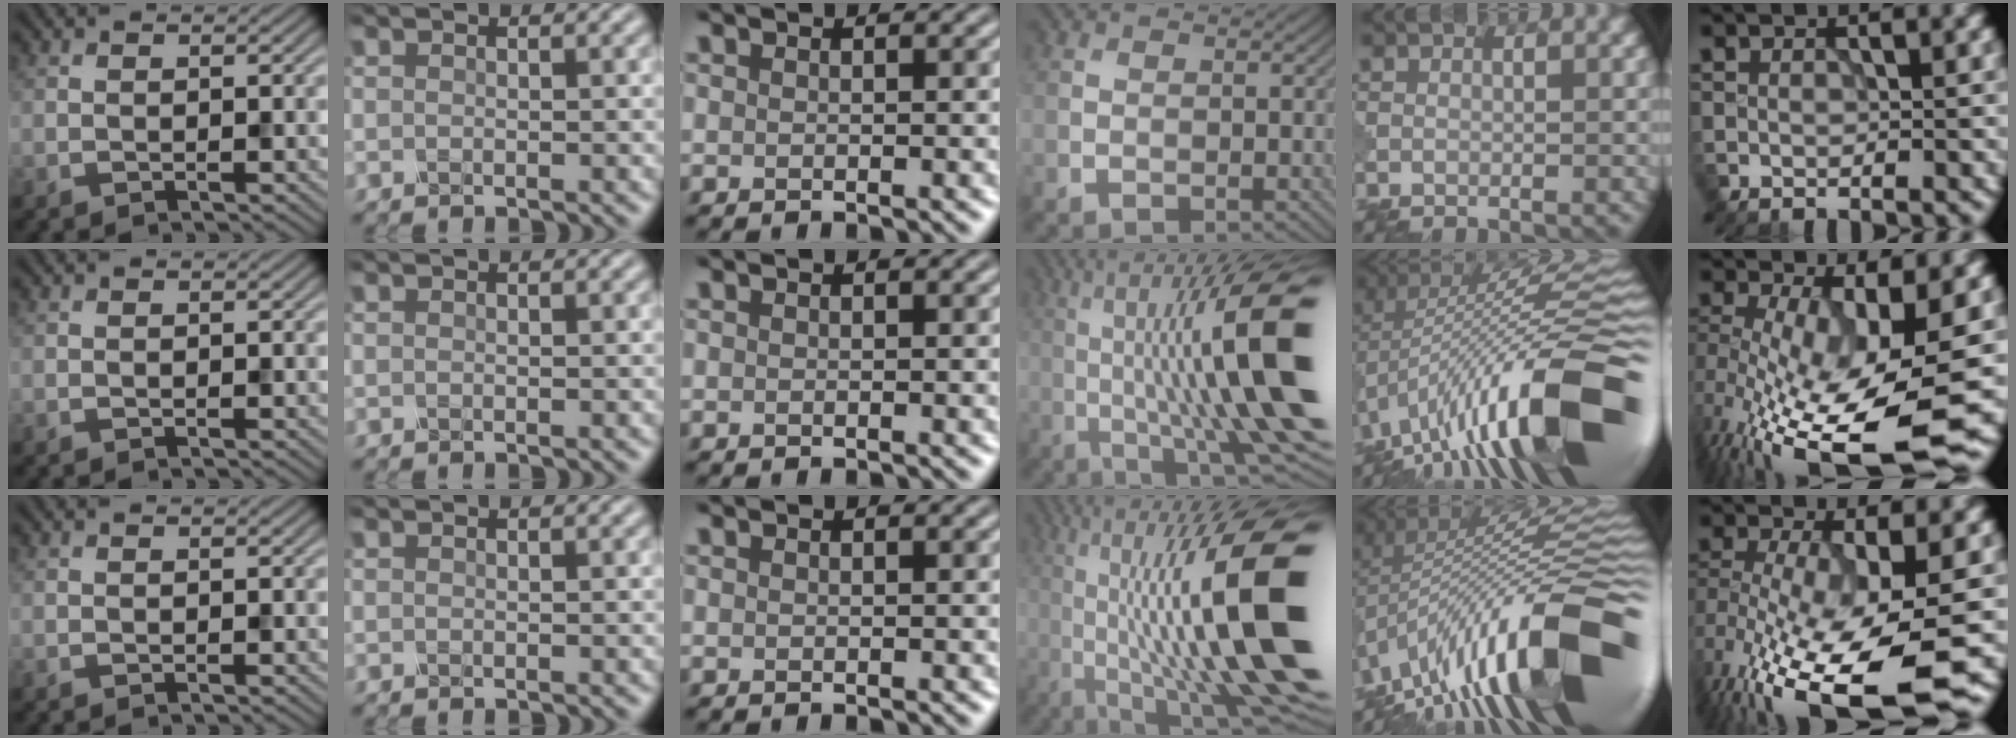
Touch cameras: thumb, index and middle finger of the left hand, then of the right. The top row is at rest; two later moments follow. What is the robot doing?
{"motion": "shake", "object": "plastic piggy bank"}